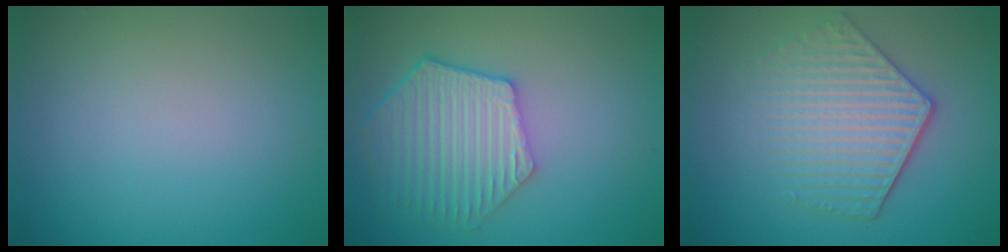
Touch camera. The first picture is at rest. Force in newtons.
{"total": 6.0, "press": 5.2, "slide": 3.0}
{"total": 5.0, "press": 4.0, "slide": 3.1}